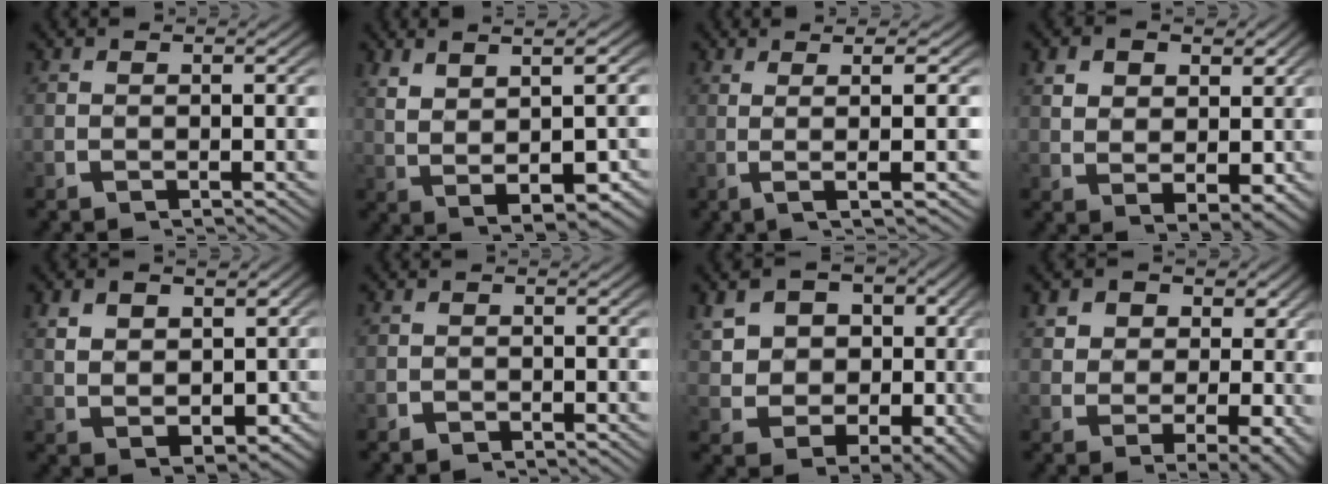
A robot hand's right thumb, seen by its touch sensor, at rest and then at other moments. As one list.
[{"total": 6.8, "force": [1.4, 3.5, 5.7], "torque": [-0.117, -0.016, 0.047]}, {"total": 5.4, "force": [0.5, 0.4, 5.3], "torque": [-0.086, 0.008, 0.008]}, {"total": 4.9, "force": [1.2, 3.5, 3.3], "torque": [-0.057, -0.026, 0.038]}, {"total": 4.9, "force": [0.9, 3.4, 3.4], "torque": [-0.063, -0.023, 0.037]}, {"total": 0.6, "force": [-0.6, 0.2, 0.0], "torque": [0.001, -0.005, -0.011]}, {"total": 12.8, "force": [2.0, 10.0, 7.7], "torque": [-0.159, -0.036, 0.038]}, {"total": 6.8, "force": [1.5, 5.0, 4.4], "torque": [-0.077, -0.036, 0.039]}]